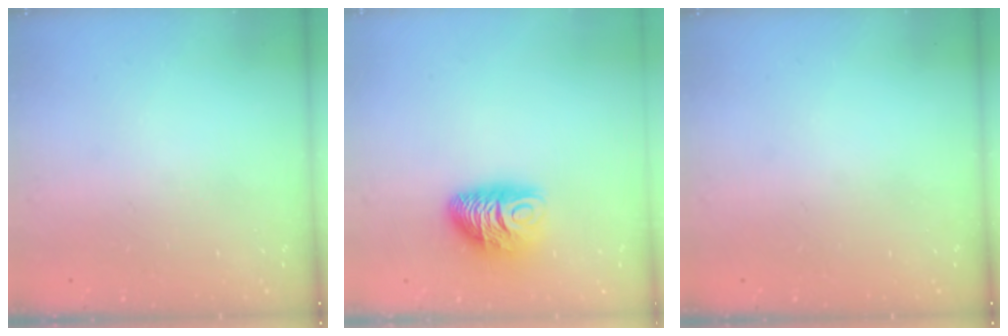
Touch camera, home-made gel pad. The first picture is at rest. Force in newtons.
{"total": 9.0, "press": 9.0, "slide": 0.6}
{"total": 0.0}